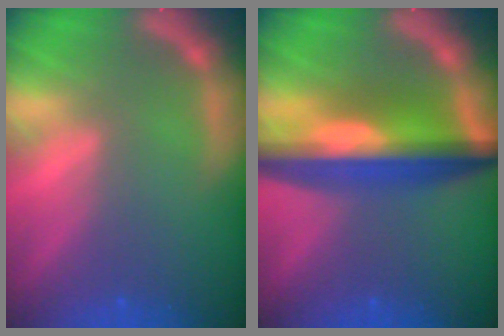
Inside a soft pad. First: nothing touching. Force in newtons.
{"total": 10.0}